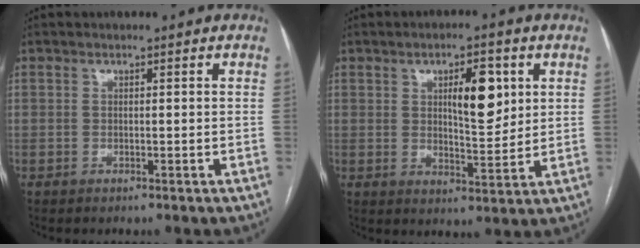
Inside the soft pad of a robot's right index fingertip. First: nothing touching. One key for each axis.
{"total": 7.9, "fx": 2.6, "fy": 2.6, "fz": 7.0, "tx": -0.108, "ty": 0.001, "tz": 0.043}